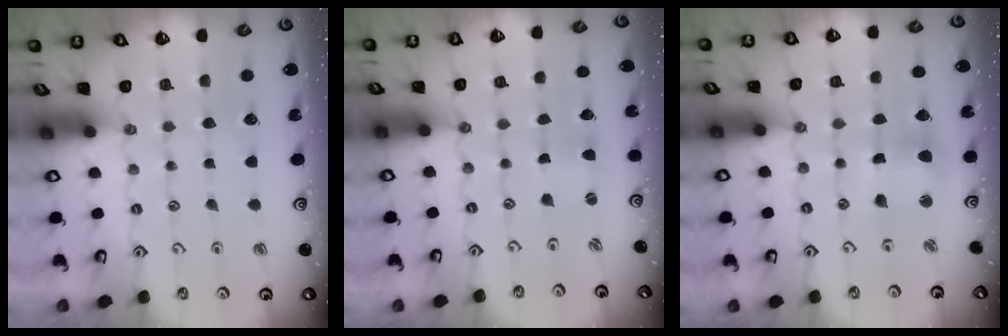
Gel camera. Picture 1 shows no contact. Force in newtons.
{"total": 1.9, "press": 1.9, "slide": 0.4}
{"total": 7.2, "press": 7.1, "slide": 1.2}